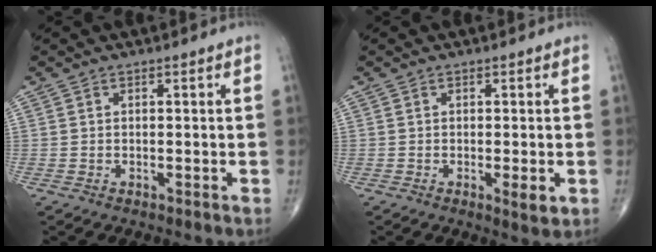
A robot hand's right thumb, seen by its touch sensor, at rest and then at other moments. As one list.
[{"total": 2.7, "force": [-0.7, 0.5, 2.6], "torque": [-0.040, -0.012, -0.011]}]